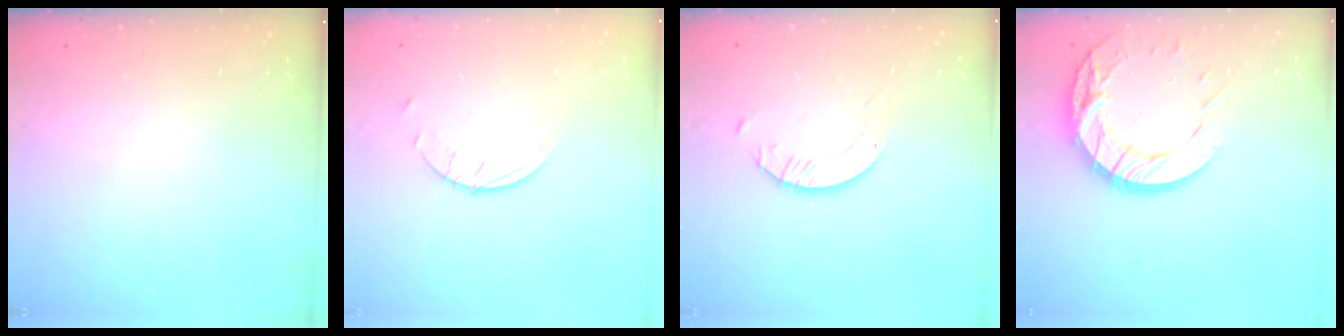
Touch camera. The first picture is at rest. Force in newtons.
{"total": 2.6, "press": 2.6, "slide": 0.2}
{"total": 2.1, "press": 2.1, "slide": 0.2}
{"total": 14.4, "press": 14.4, "slide": 0.7}